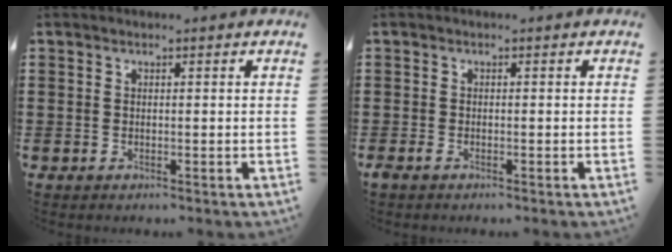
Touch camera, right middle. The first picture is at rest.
{"total": 0.7, "force": [-0.5, 0.1, 0.4], "torque": [-0.018, -0.009, -0.010]}